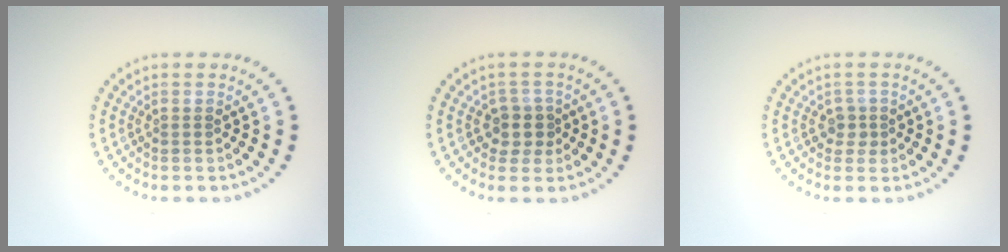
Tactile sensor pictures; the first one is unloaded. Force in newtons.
{"total": 2.2, "press": 1.9, "slide": 1.1}
{"total": 1.5, "press": 1.2, "slide": 0.9}